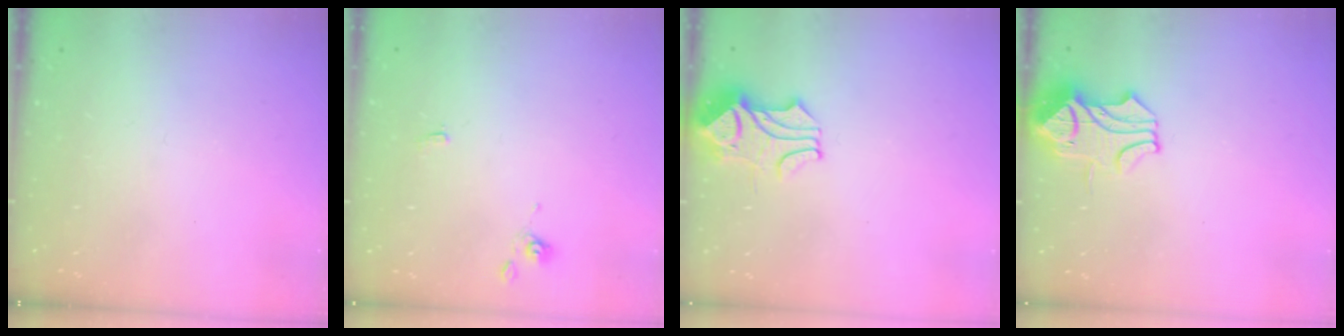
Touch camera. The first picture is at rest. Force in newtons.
{"total": 0.7, "press": 0.5, "slide": 0.4}
{"total": 1.8, "press": 1.4, "slide": 1.2}
{"total": 0.9, "press": 0.7, "slide": 0.5}